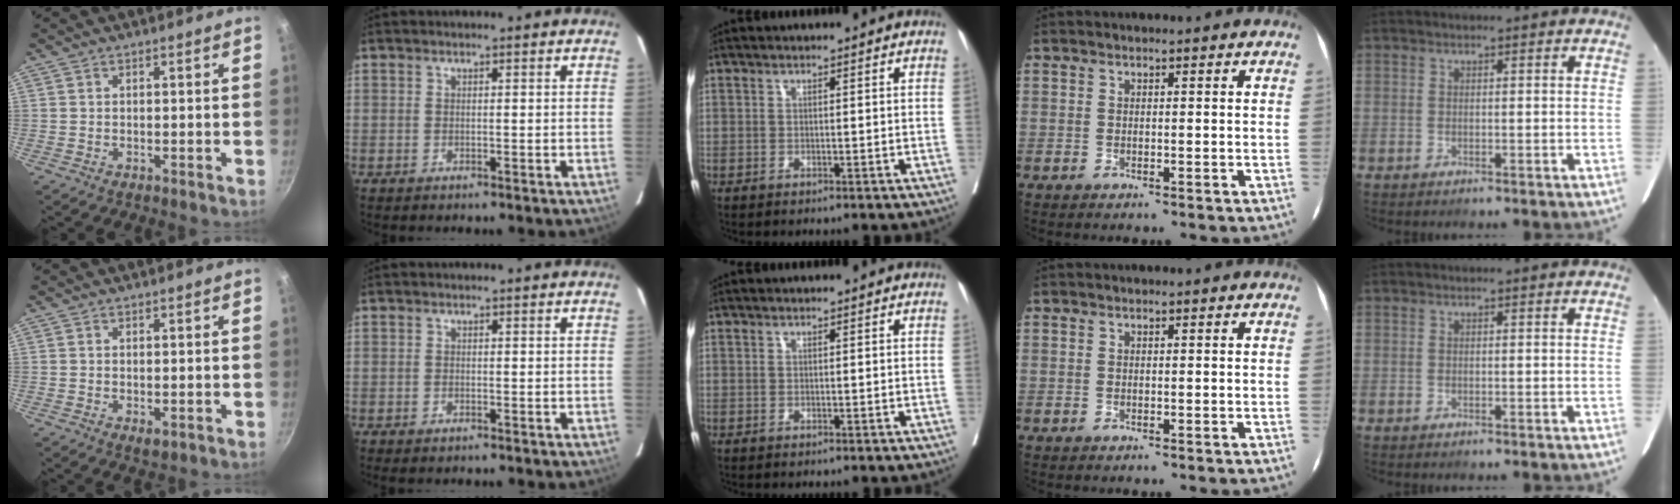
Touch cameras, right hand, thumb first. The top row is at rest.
{"thumb": {"total": 1.6, "force": [-0.5, 0.8, 1.3], "torque": [-0.021, -0.004, -0.004]}, "index": {"total": 0.5, "force": [-0.4, 0.2, 0.2], "torque": [-0.004, 0.000, -0.003]}}